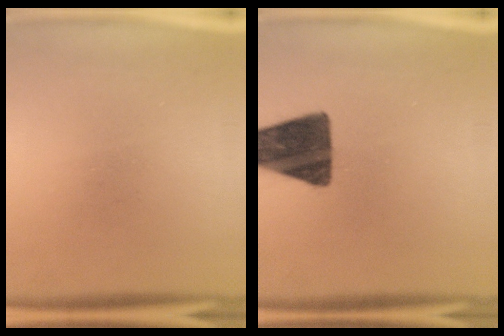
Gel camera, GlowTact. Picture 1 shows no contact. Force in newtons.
{"total": 14.3}